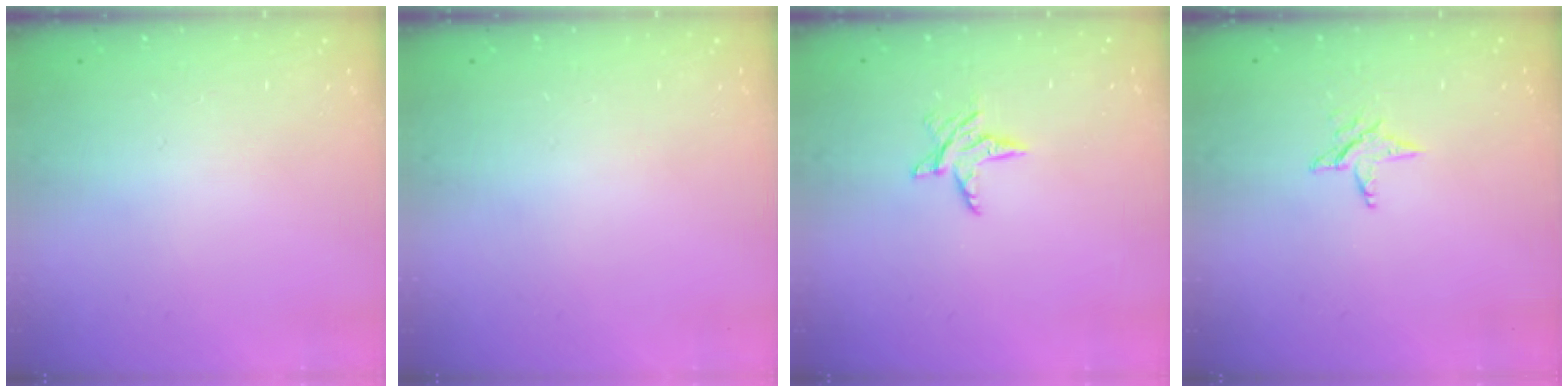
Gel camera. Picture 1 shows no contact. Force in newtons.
{"total": 0.0}
{"total": 6.1, "press": 6.1, "slide": 0.6}
{"total": 3.4, "press": 3.4, "slide": 0.3}